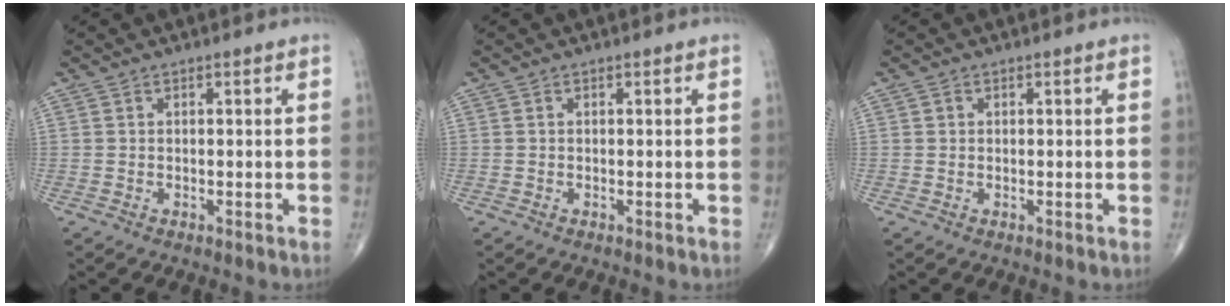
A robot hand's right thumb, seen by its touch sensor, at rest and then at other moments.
{"total": 0.0}
{"total": 0.6, "force": [0.1, 0.6, 0.2], "torque": [0.001, 0.001, 0.002]}